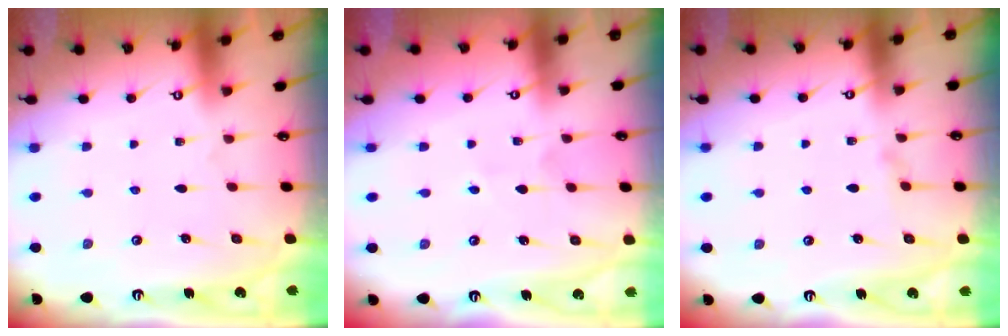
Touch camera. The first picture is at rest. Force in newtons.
{"total": 2.2, "press": 2.0, "slide": 0.8}
{"total": 0.0}